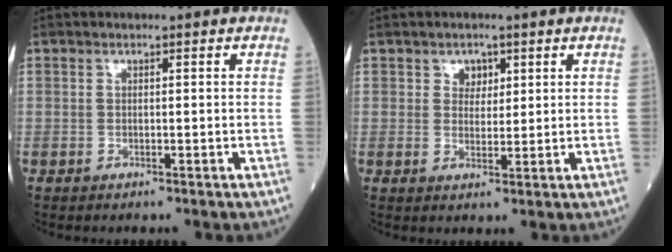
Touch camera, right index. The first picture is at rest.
{"total": 2.5, "force": [1.3, 1.9, 1.0], "torque": [-0.013, 0.002, 0.021]}